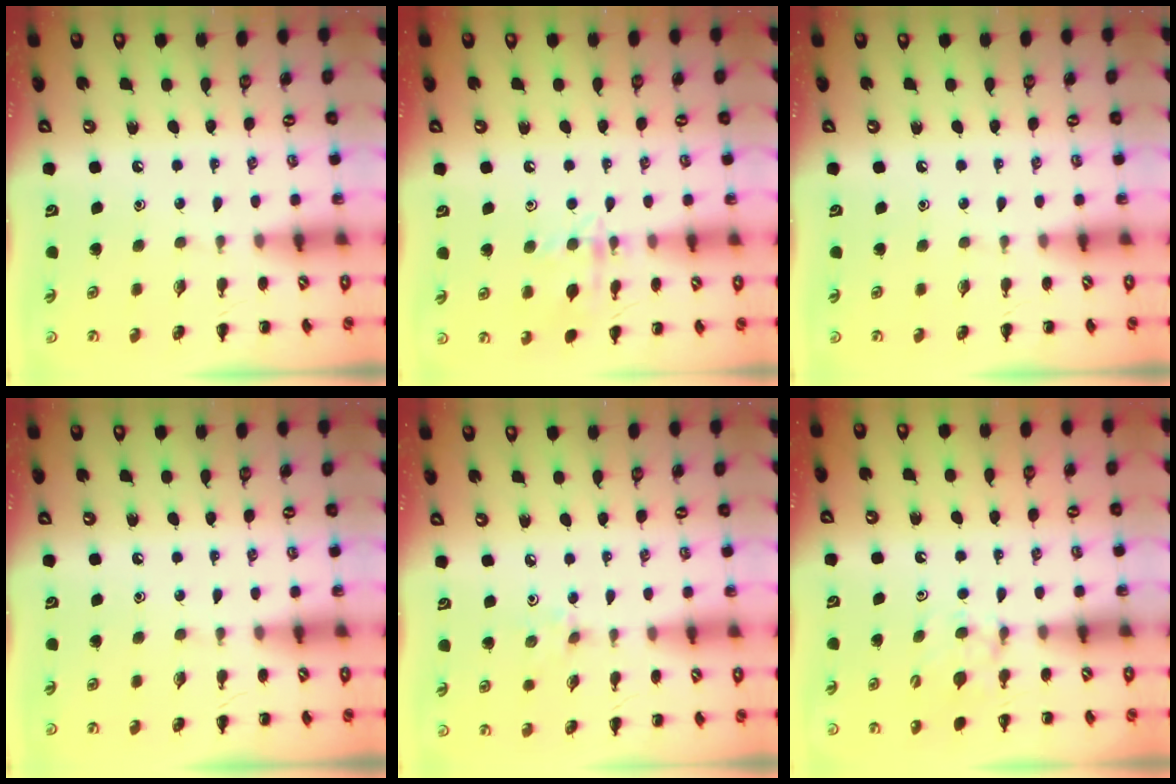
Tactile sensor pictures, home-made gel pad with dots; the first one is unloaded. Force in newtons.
{"total": 10.2, "press": 10.2, "slide": 0.6}
{"total": 0.0}
{"total": 0.0}
{"total": 1.7, "press": 1.6, "slide": 0.6}
{"total": 5.2, "press": 5.0, "slide": 1.5}